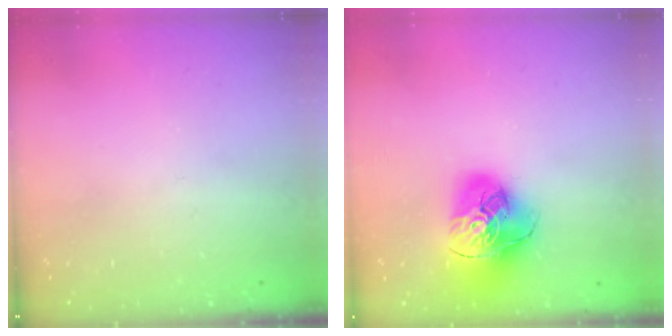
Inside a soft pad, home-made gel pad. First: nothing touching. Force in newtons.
{"total": 18.6, "press": 18.5, "slide": 2.0}